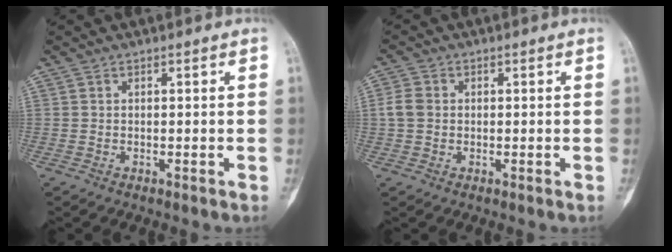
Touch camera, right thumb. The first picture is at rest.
{"total": 3.4, "force": [0.1, 2.8, 1.9], "torque": [-0.038, 0.006, -0.003]}